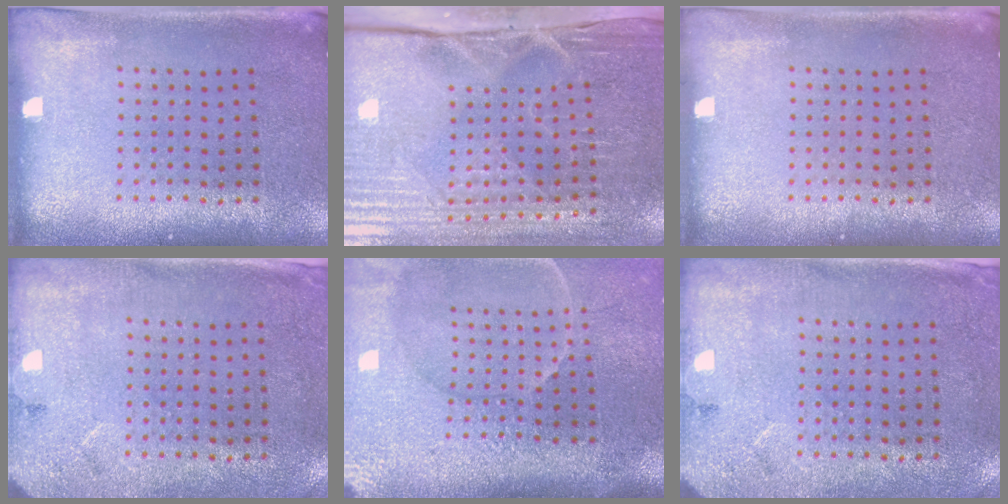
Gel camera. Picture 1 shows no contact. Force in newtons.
{"total": 4.3, "press": 4.0, "slide": 1.5}
{"total": 0.0}
{"total": 2.7, "press": 2.2, "slide": 1.6}
{"total": 4.5, "press": 3.9, "slide": 2.3}
{"total": 2.7, "press": 2.2, "slide": 1.6}